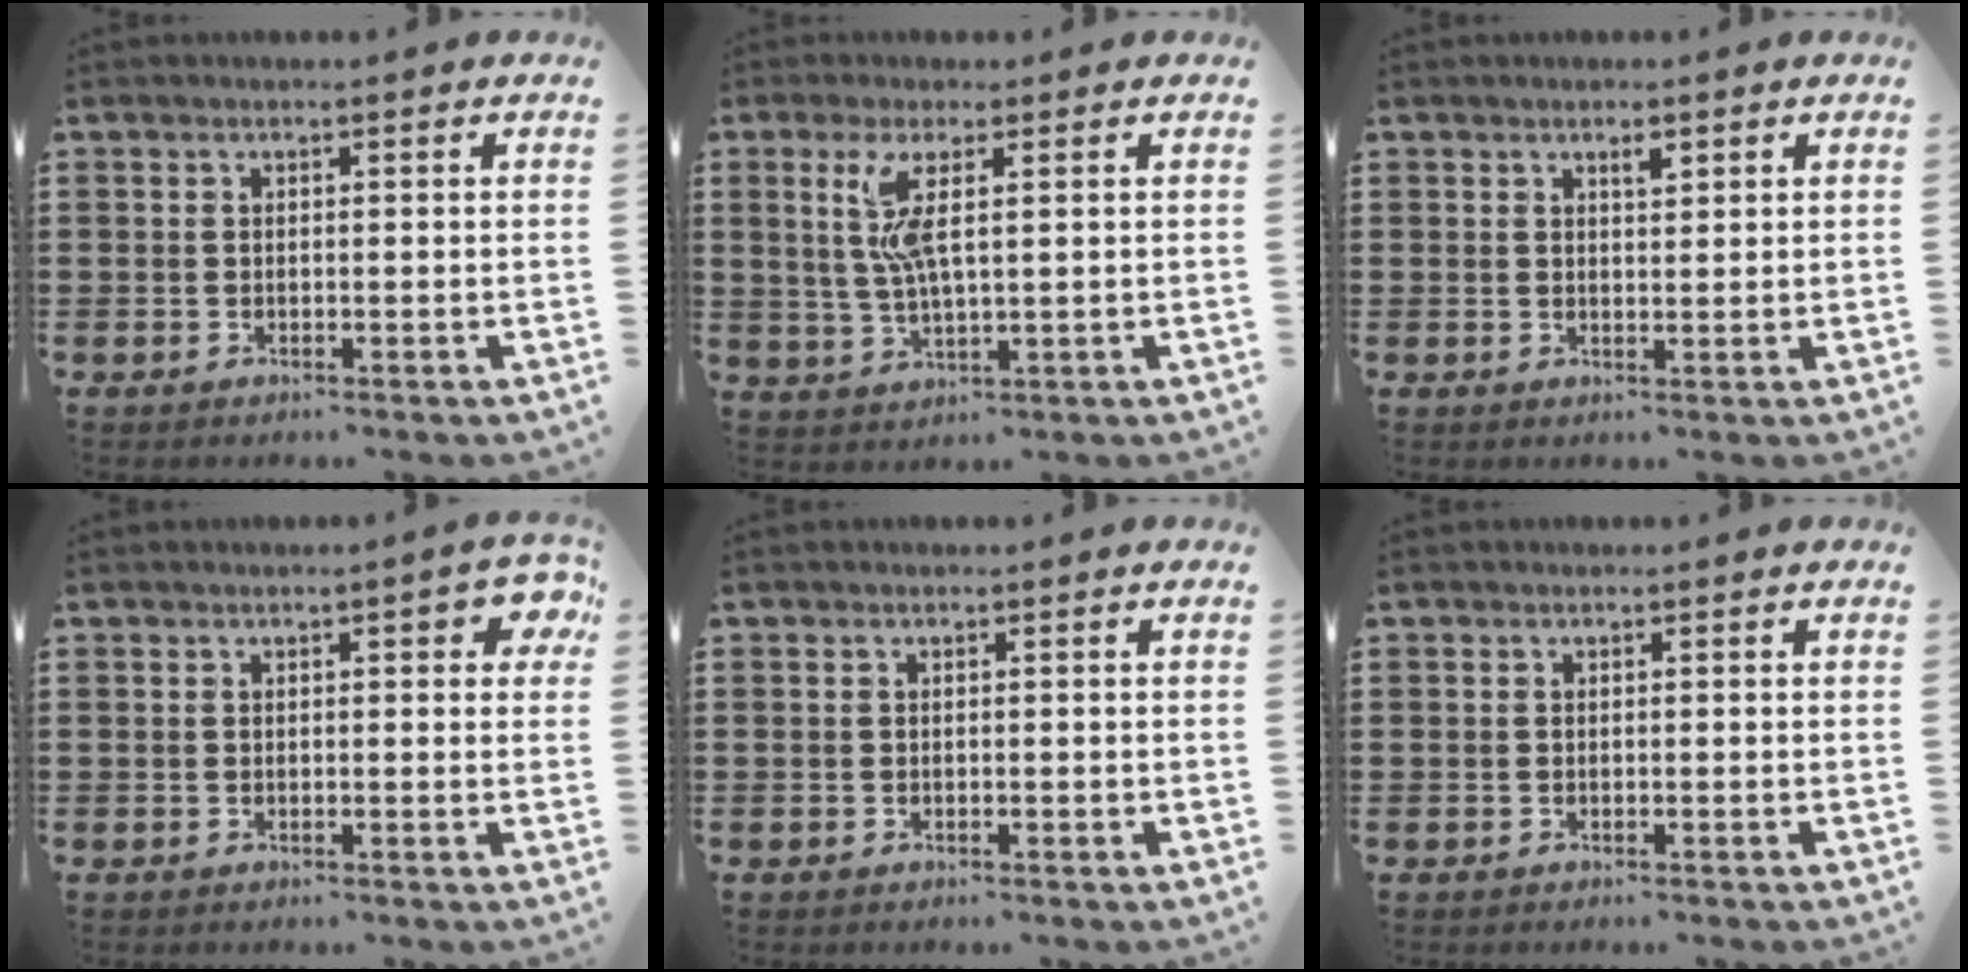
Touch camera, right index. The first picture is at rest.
{"total": 6.0, "force": [1.7, 1.2, 5.6], "torque": [-0.128, -0.005, 0.023]}
{"total": 1.5, "force": [1.1, 0.4, 1.0], "torque": [-0.012, -0.001, 0.018]}
{"total": 3.0, "force": [0.9, 0.9, 2.7], "torque": [-0.040, 0.001, 0.011]}
{"total": 0.0}
{"total": 0.0}